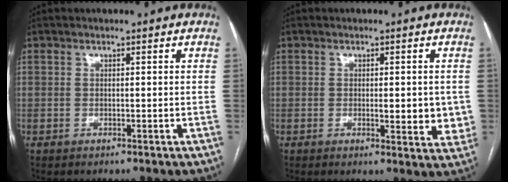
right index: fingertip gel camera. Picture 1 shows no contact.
{"total": 5.3, "force": [-0.2, 1.9, 5.0], "torque": [-0.057, -0.007, -0.002]}